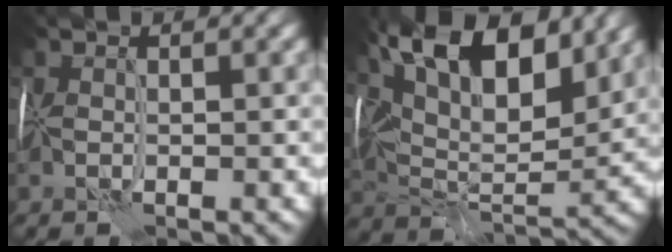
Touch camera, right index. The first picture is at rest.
{"total": 13.6, "force": [7.0, 6.0, 9.9], "torque": [-0.167, 0.016, 0.121]}